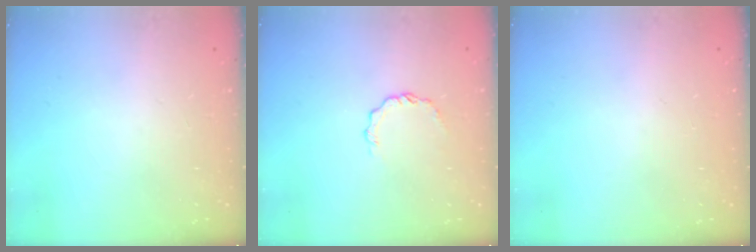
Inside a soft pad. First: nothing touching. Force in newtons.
{"total": 3.7, "press": 3.7, "slide": 0.3}
{"total": 1.4, "press": 1.4, "slide": 0.1}